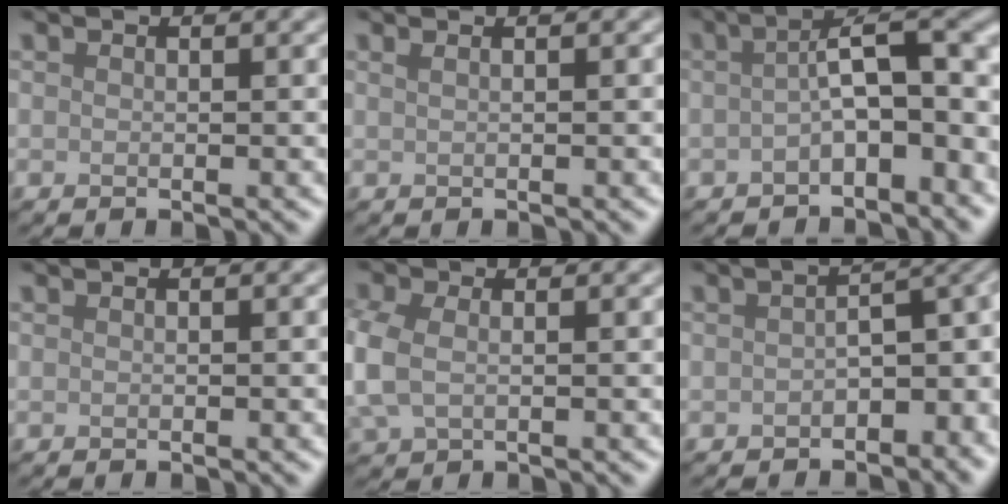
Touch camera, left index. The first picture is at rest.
{"total": 1.3, "force": [0.8, 0.7, 0.7], "torque": [-0.006, -0.003, -0.001]}
{"total": 6.1, "force": [-1.7, 2.3, 5.4], "torque": [-0.069, 0.014, -0.036]}
{"total": 0.0}
{"total": 3.6, "force": [-0.2, 2.5, 2.6], "torque": [-0.077, -0.003, -0.009]}
{"total": 5.4, "force": [-1.4, 2.9, 4.3], "torque": [-0.038, 0.002, -0.027]}